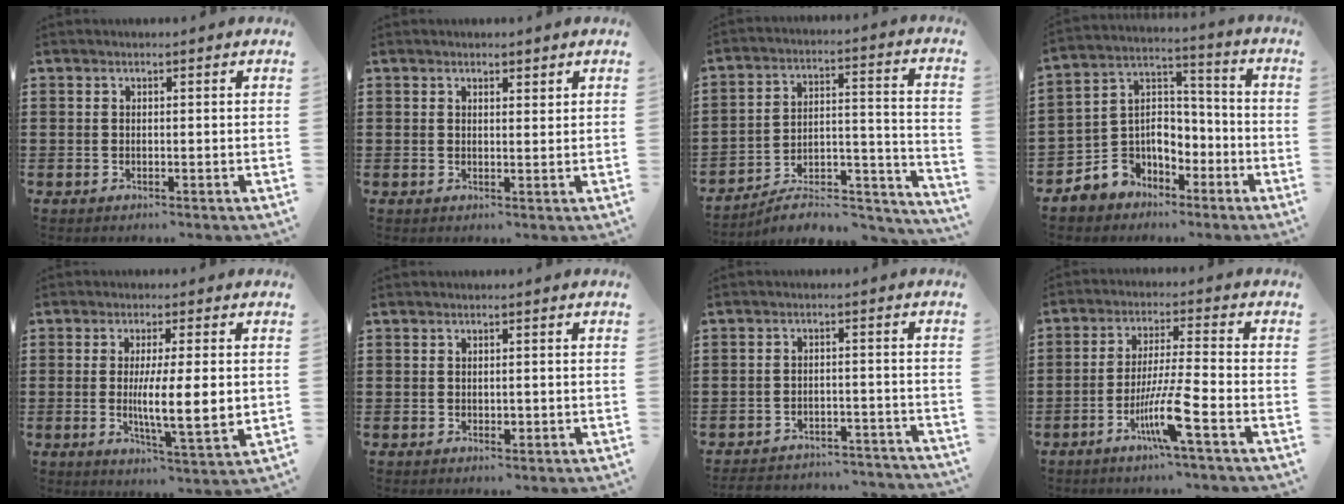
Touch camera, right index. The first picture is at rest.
{"total": 1.3, "force": [1.2, 0.5, 0.3], "torque": [0.000, 0.001, 0.020]}
{"total": 7.1, "force": [-6.0, 2.3, 3.0], "torque": [-0.040, 0.008, -0.113]}
{"total": 6.7, "force": [-3.4, 5.8, 0.3], "torque": [-0.034, 0.005, -0.063]}
{"total": 8.1, "force": [0.1, 1.4, 8.0], "torque": [-0.125, -0.011, -0.002]}
{"total": 1.0, "force": [-0.1, 0.6, 0.8], "torque": [-0.014, 0.003, -0.002]}
{"total": 3.7, "force": [-3.7, 0.3, 0.2], "torque": [-0.006, 0.002, -0.077]}
{"total": 8.6, "force": [-4.2, 0.0, 7.5], "torque": [-0.149, -0.011, -0.082]}